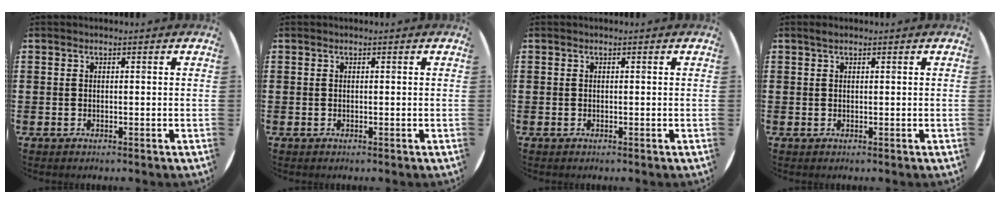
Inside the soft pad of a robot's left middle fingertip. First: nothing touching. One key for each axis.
{"total": 0.0}
{"total": 0.0}
{"total": 0.7, "fx": 0.5, "fy": 0.3, "fz": 0.3, "tx": 0.001, "ty": 0.000, "tz": 0.007}